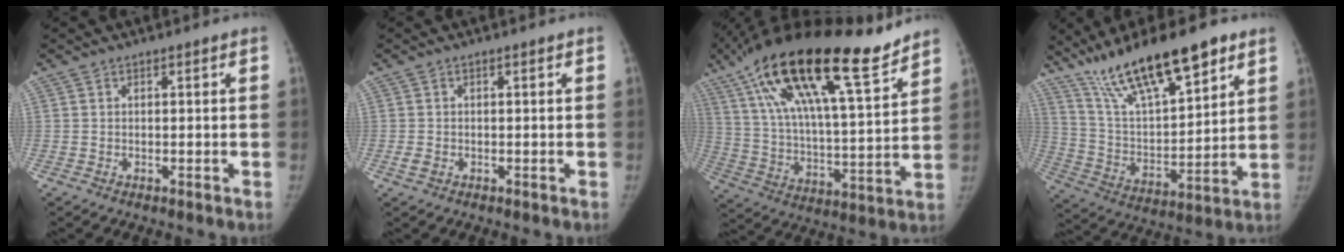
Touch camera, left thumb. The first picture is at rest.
{"total": 1.4, "force": [-0.5, 1.1, 0.7], "torque": [-0.013, -0.001, -0.009]}
{"total": 27.1, "force": [17.8, 6.8, 19.2], "torque": [-0.326, -0.040, 0.306]}
{"total": 21.4, "force": [14.3, 6.2, 14.6], "torque": [-0.232, -0.045, 0.260]}